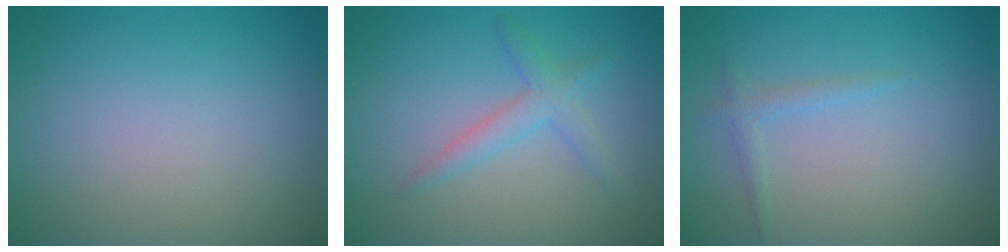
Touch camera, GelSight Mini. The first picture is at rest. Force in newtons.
{"total": 2.3, "press": 2.3, "slide": 0.1}
{"total": 1.1, "press": 1.1, "slide": 0.1}